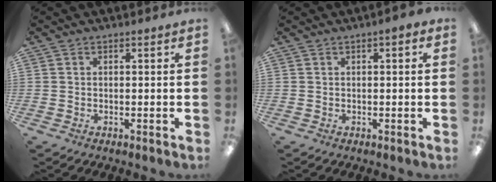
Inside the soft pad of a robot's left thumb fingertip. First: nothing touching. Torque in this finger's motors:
{"motor_torque": [-0.23, 0.24, 0.27, -0.22, 0.00]}